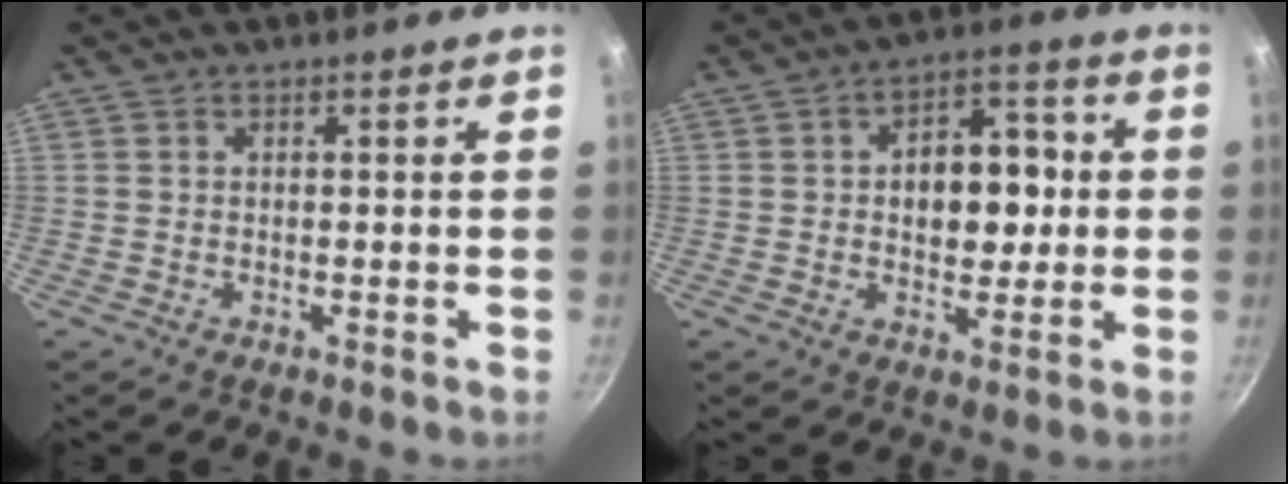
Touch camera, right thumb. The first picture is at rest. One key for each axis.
{"total": 11.1, "fx": 0.6, "fy": 7.4, "fz": 8.3, "tx": -0.070, "ty": 0.015, "tz": 0.003}